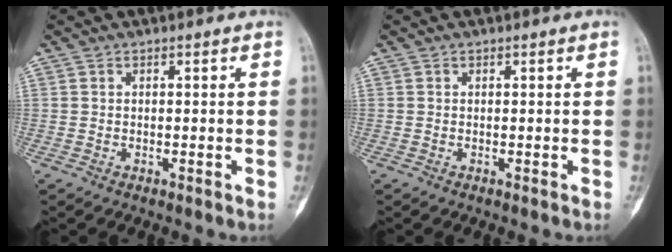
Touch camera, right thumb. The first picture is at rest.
{"total": 0.0}